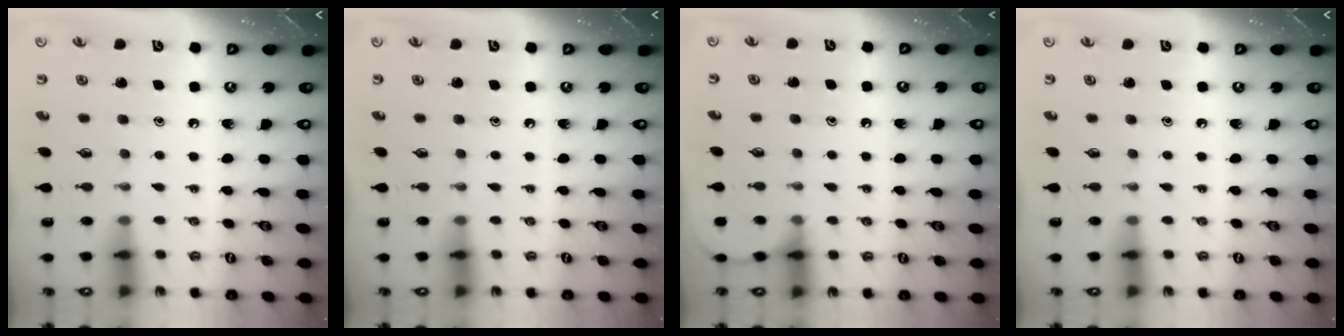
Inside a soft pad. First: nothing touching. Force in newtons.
{"total": 0.0}
{"total": 3.9, "press": 3.8, "slide": 0.5}
{"total": 0.0}